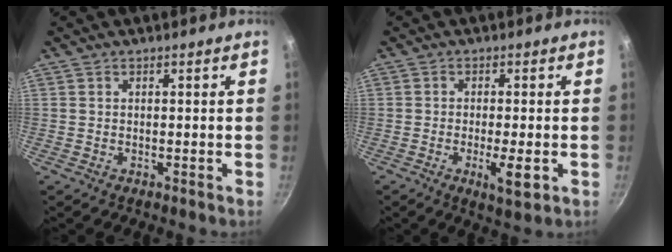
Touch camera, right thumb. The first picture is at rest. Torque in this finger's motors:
{"motor_torque": [0.08, 0.04, -0.07, 0.06, 0.00]}